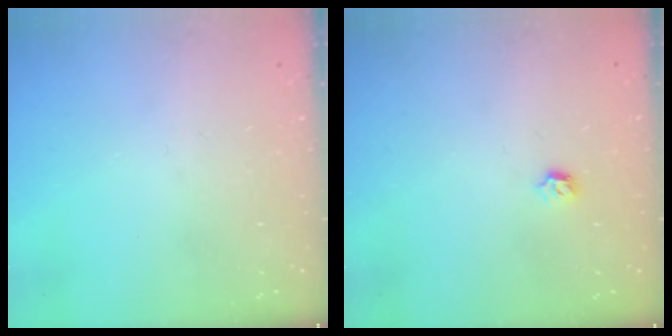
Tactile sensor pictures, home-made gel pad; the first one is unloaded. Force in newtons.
{"total": 3.4, "press": 3.3, "slide": 0.7}